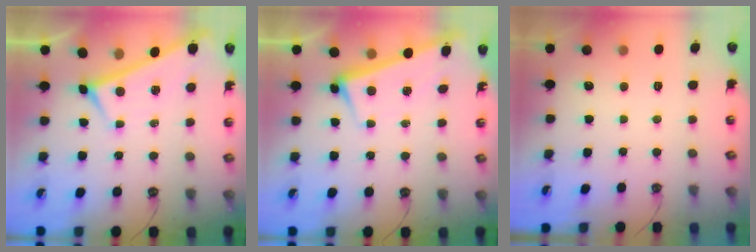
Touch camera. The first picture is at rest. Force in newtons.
{"total": 2.6, "press": 2.5, "slide": 0.7}
{"total": 0.0}